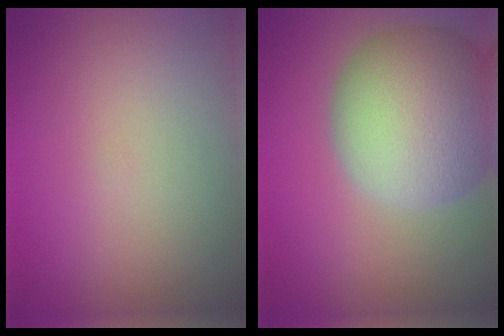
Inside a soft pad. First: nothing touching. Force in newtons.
{"total": 12.6, "press": 12.5, "slide": 1.0}